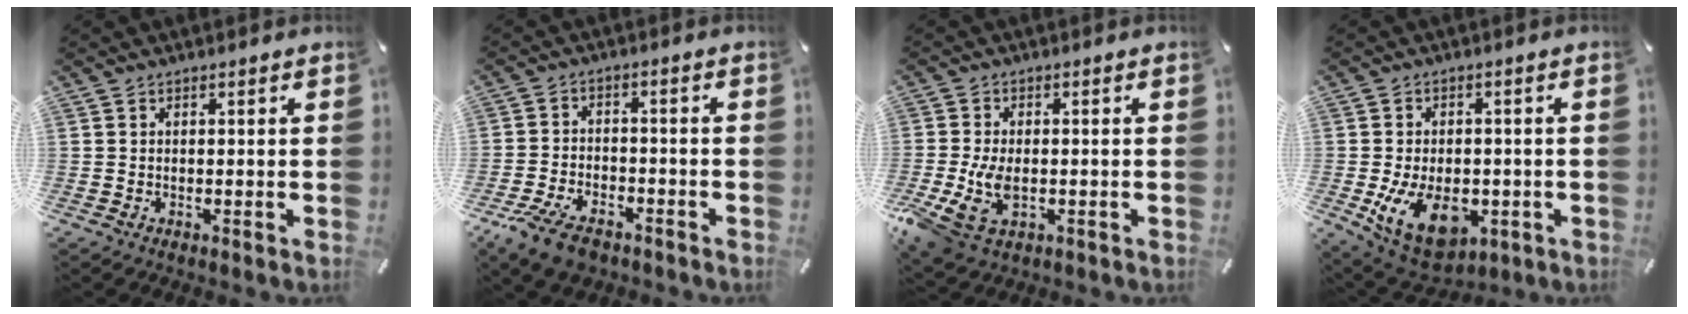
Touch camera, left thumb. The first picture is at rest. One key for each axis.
{"total": 7.8, "fx": -5.2, "fy": 3.9, "fz": 4.3, "tx": -0.094, "ty": 0.018, "tz": -0.097}
{"total": 9.5, "fx": -2.1, "fy": 6.1, "fz": 6.9, "tx": -0.153, "ty": -0.006, "tz": -0.036}
{"total": 12.9, "fx": -3.5, "fy": 8.5, "fz": 9.2, "tx": -0.163, "ty": 0.000, "tz": -0.057}